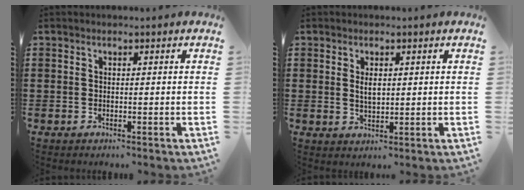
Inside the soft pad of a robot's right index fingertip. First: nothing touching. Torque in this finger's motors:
{"motor_torque": [1.39, 0.75, 0.42, 0.08]}